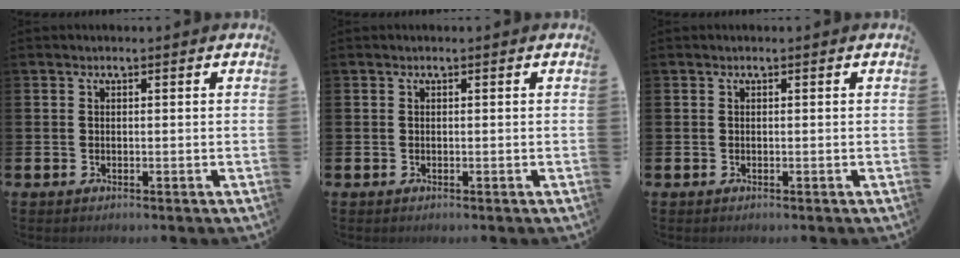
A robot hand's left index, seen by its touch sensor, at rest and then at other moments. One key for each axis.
{"total": 0.0}
{"total": 0.0}